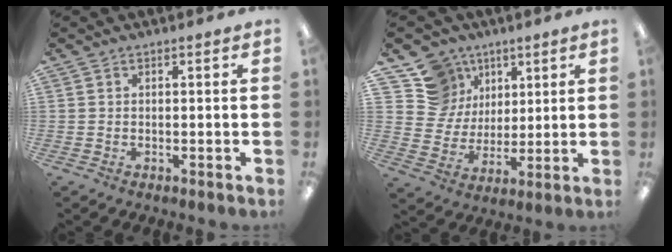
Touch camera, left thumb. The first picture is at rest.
{"total": 13.1, "force": [7.1, 10.9, 2.1], "torque": [-0.057, -0.043, 0.146]}